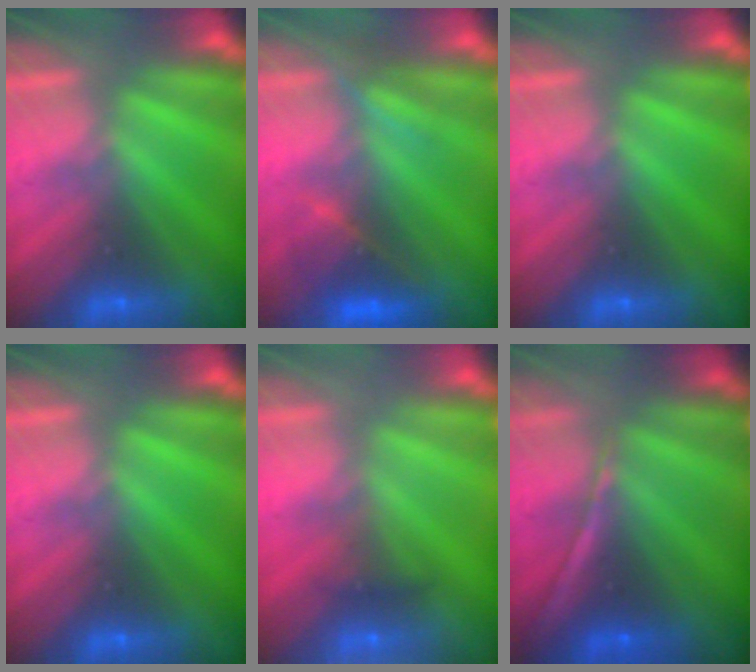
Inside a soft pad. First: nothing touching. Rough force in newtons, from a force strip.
{"total": 3.0}
{"total": 0.0}
{"total": 0.0}
{"total": 6.3}
{"total": 1.3}